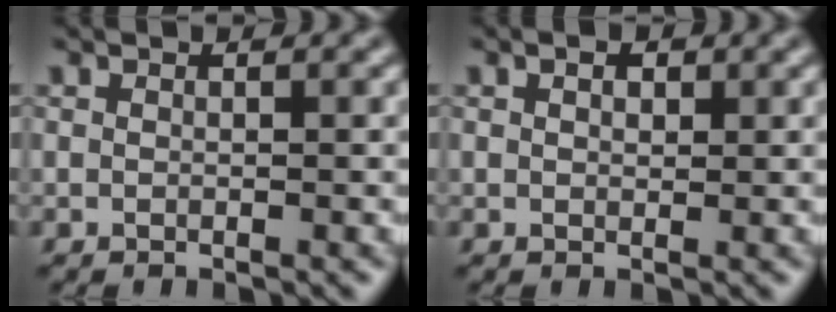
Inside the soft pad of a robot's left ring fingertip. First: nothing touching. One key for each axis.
{"total": 2.1, "fx": 1.0, "fy": 1.3, "fz": 1.3, "tx": -0.013, "ty": 0.015, "tz": 0.002}